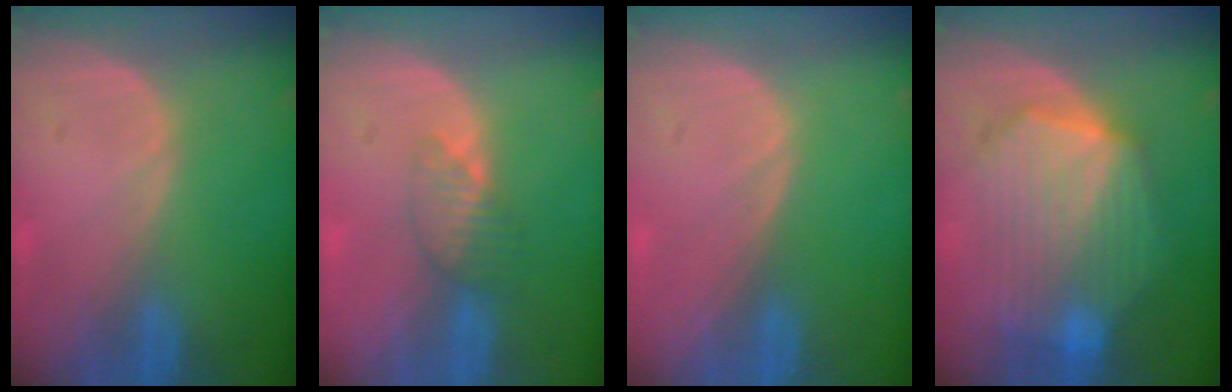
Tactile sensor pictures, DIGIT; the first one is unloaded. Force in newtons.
{"total": 3.6, "press": 3.2, "slide": 1.6}
{"total": 0.0}
{"total": 10.7, "press": 10.6, "slide": 0.8}